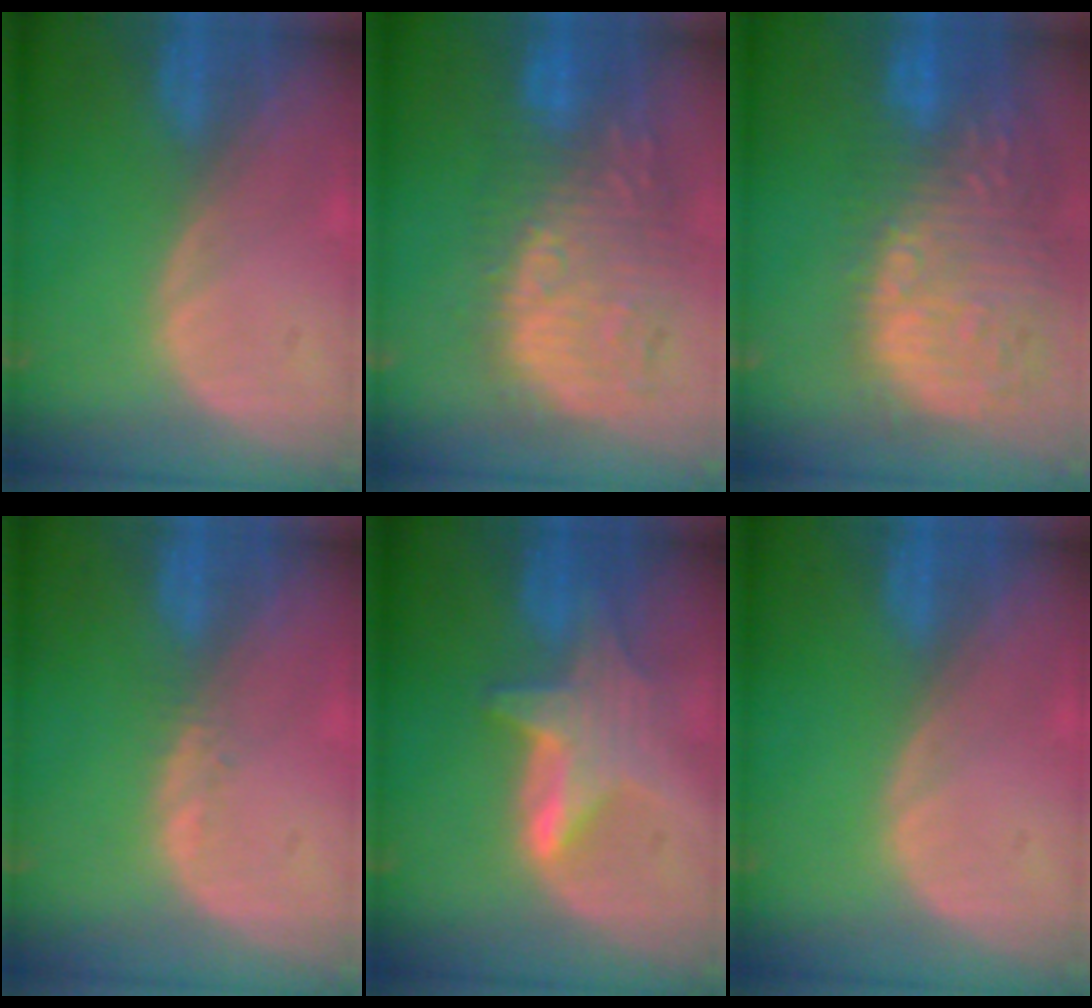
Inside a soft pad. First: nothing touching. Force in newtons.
{"total": 11.8, "press": 11.2, "slide": 3.9}
{"total": 15.5, "press": 12.7, "slide": 8.9}
{"total": 0.9, "press": 0.8, "slide": 0.4}
{"total": 6.9, "press": 6.4, "slide": 2.5}
{"total": 0.0}